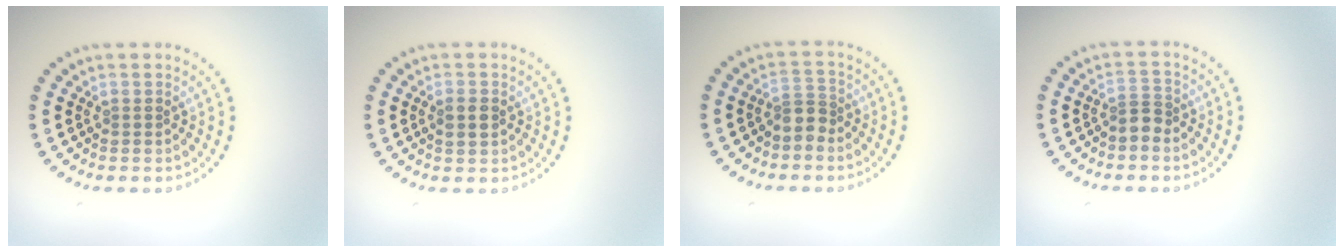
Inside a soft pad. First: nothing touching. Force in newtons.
{"total": 1.6, "press": 1.6, "slide": 0.1}
{"total": 1.9, "press": 1.4, "slide": 1.3}
{"total": 1.8, "press": 1.5, "slide": 1.1}